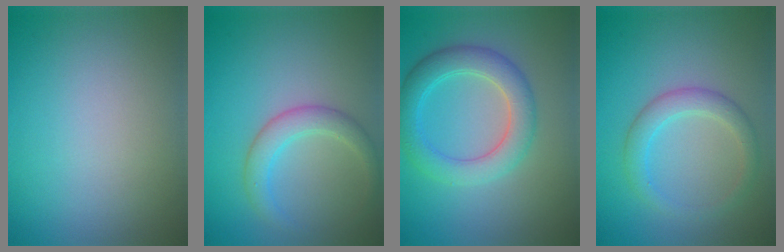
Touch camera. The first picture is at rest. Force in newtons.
{"total": 2.8, "press": 2.8, "slide": 0.2}
{"total": 4.7, "press": 4.7, "slide": 0.1}
{"total": 2.8, "press": 2.8, "slide": 0.2}